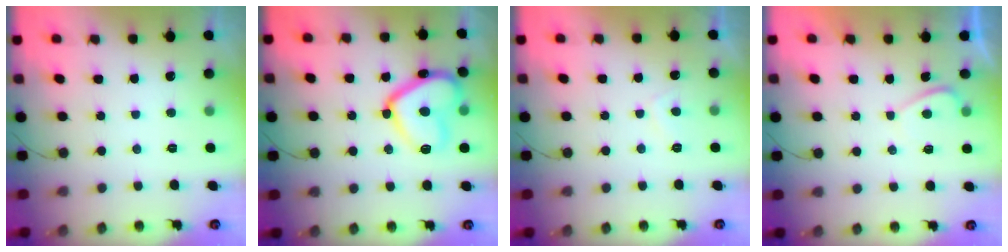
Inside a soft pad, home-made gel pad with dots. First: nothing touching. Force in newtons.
{"total": 16.0, "press": 16.0, "slide": 1.4}
{"total": 2.3, "press": 2.3, "slide": 0.5}
{"total": 1.0, "press": 0.8, "slide": 0.5}